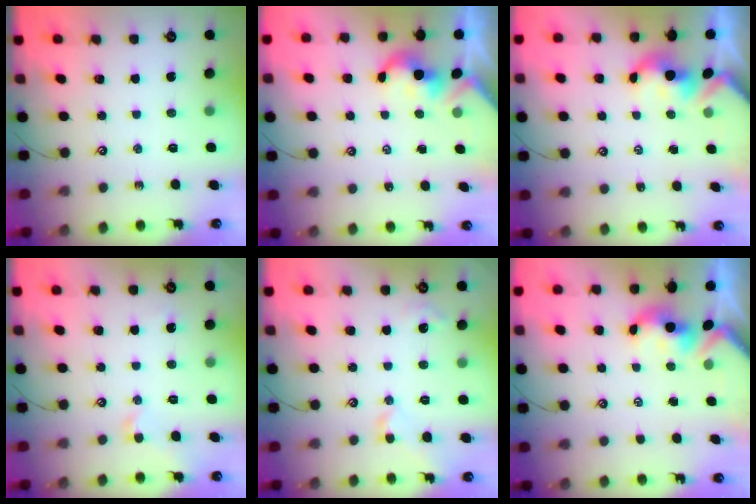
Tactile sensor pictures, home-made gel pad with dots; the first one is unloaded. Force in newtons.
{"total": 2.1, "press": 2.1, "slide": 0.2}
{"total": 1.8, "press": 1.8, "slide": 0.2}
{"total": 0.0}
{"total": 1.2, "press": 1.2, "slide": 0.2}
{"total": 1.1, "press": 0.8, "slide": 0.7}